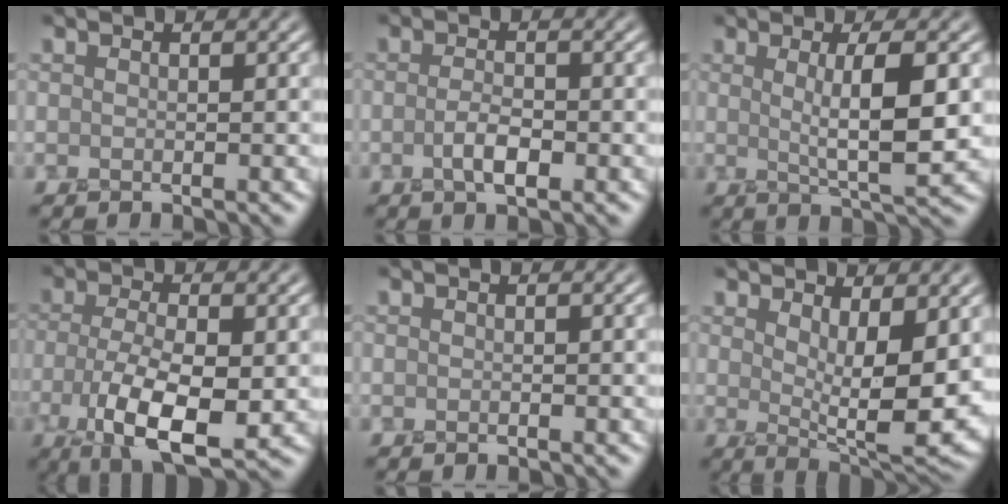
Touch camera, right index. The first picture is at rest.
{"total": 2.0, "force": [-1.0, 0.7, 1.6], "torque": [-0.032, 0.000, -0.021]}
{"total": 5.2, "force": [0.5, 1.1, 5.0], "torque": [-0.078, -0.004, 0.009]}
{"total": 7.5, "force": [-2.3, 3.0, 6.4], "torque": [-0.131, -0.014, -0.036]}
{"total": 0.0}
{"total": 6.9, "force": [1.4, 2.4, 6.3], "torque": [-0.109, -0.021, 0.032]}